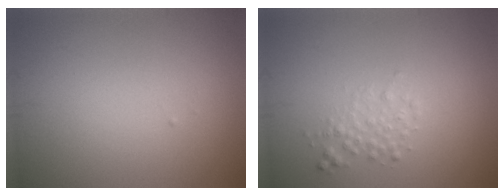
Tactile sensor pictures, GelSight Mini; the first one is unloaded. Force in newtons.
{"total": 1.6, "press": 1.6, "slide": 0.1}